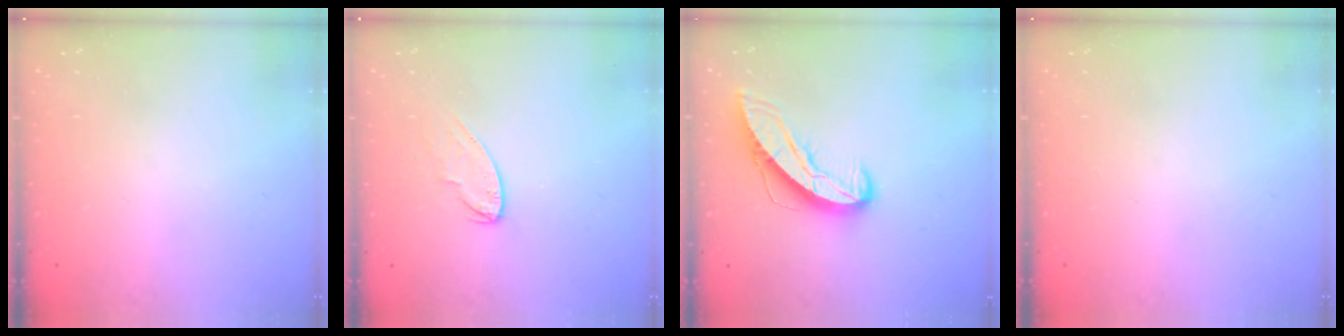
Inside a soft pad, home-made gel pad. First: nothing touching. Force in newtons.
{"total": 7.1, "press": 7.1, "slide": 0.6}
{"total": 9.1, "press": 9.0, "slide": 1.1}
{"total": 0.0}